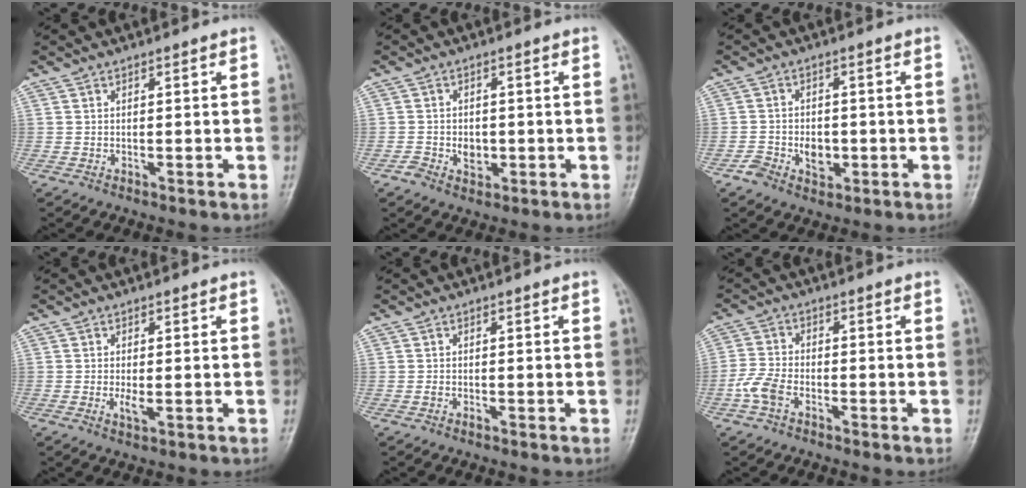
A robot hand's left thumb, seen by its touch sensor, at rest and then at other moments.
{"total": 3.5, "force": [-1.0, 2.8, 1.9], "torque": [-0.017, 0.003, -0.013]}
{"total": 5.2, "force": [-1.8, 3.8, 3.0], "torque": [-0.036, 0.010, -0.027]}
{"total": 2.0, "force": [-0.2, 0.7, 1.9], "torque": [-0.037, -0.006, -0.002]}
{"total": 0.5, "force": [-0.3, 0.2, 0.4], "torque": [-0.008, 0.006, -0.002]}
{"total": 4.9, "force": [-2.6, 2.8, 3.1], "torque": [-0.070, 0.011, -0.057]}